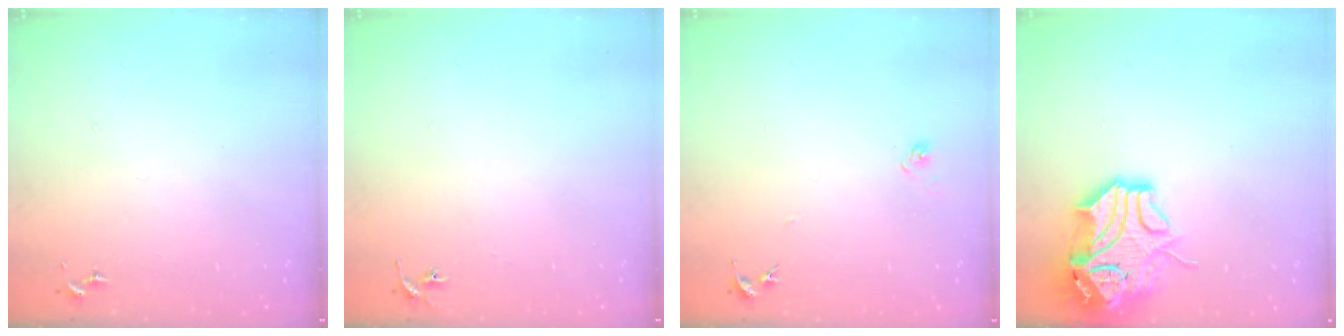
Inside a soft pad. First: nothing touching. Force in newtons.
{"total": 2.9, "press": 2.9, "slide": 0.3}
{"total": 5.0, "press": 5.0, "slide": 0.7}
{"total": 15.5, "press": 15.3, "slide": 2.3}